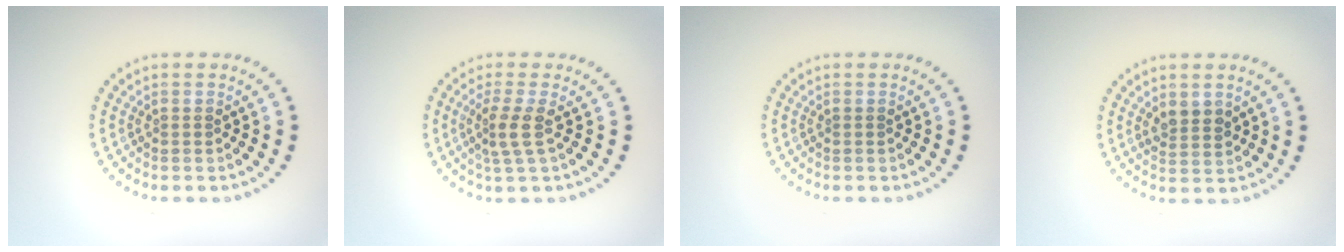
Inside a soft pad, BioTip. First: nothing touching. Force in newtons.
{"total": 2.3, "press": 1.6, "slide": 1.6}
{"total": 0.0}
{"total": 1.9, "press": 1.8, "slide": 0.6}